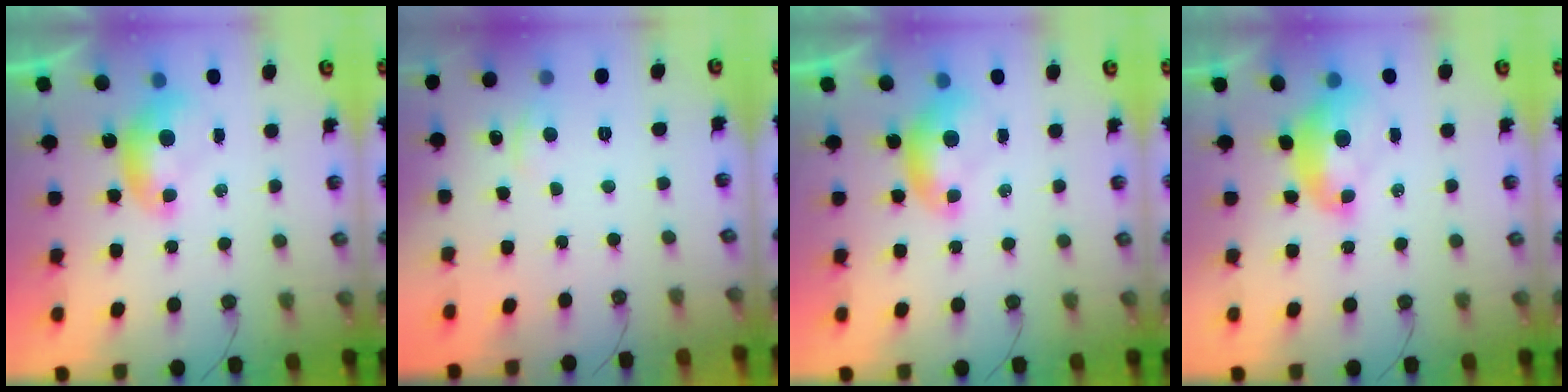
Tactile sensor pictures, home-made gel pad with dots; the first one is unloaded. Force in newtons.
{"total": 2.1, "press": 2.1, "slide": 0.4}
{"total": 0.0}
{"total": 2.7, "press": 2.6, "slide": 0.8}